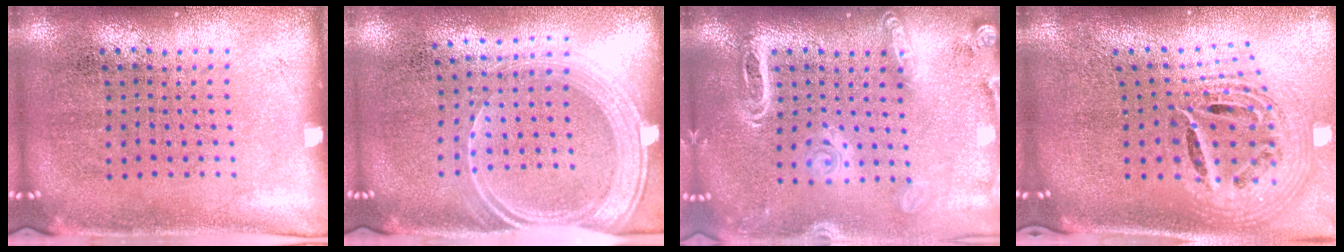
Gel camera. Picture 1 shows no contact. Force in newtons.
{"total": 2.0, "press": 1.7, "slide": 1.1}
{"total": 1.9, "press": 1.8, "slide": 0.7}
{"total": 2.3, "press": 1.7, "slide": 1.7}